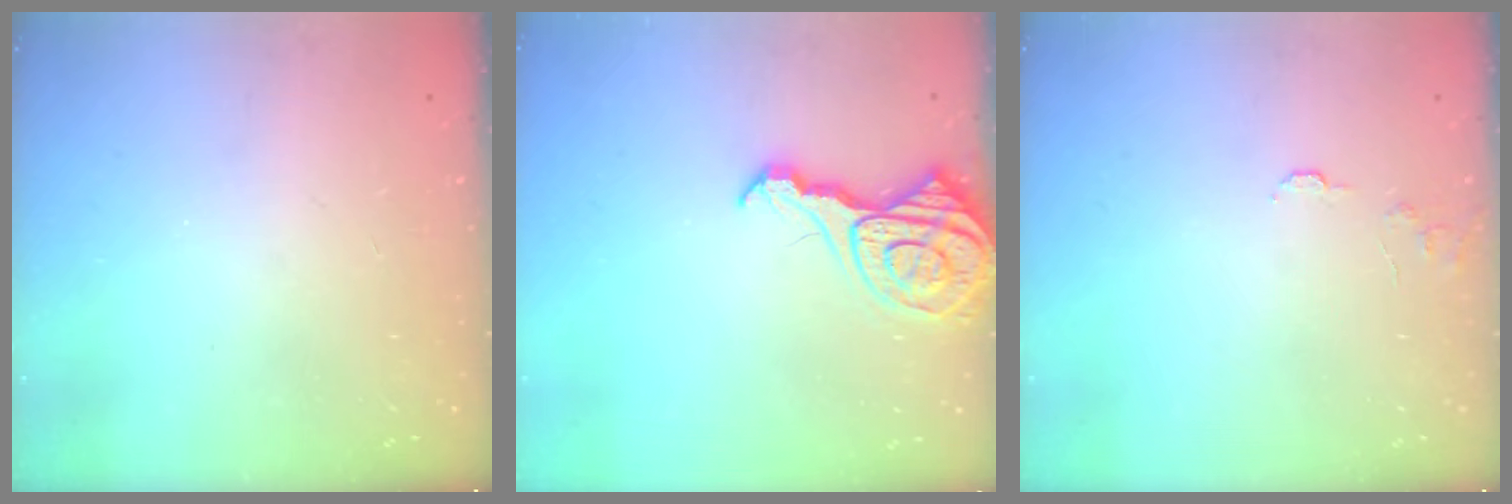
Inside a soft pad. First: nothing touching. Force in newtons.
{"total": 12.9, "press": 12.8, "slide": 1.4}
{"total": 5.0, "press": 4.9, "slide": 0.4}